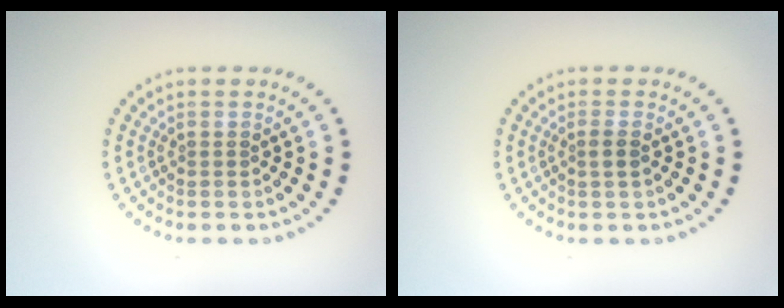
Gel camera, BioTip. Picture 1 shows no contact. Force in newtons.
{"total": 1.1, "press": 1.0, "slide": 0.5}